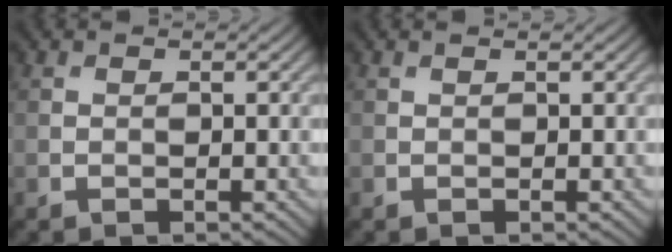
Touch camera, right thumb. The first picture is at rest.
{"total": 0.0}